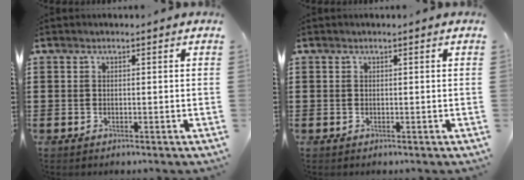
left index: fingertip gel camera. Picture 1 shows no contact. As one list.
[{"total": 0.0}]